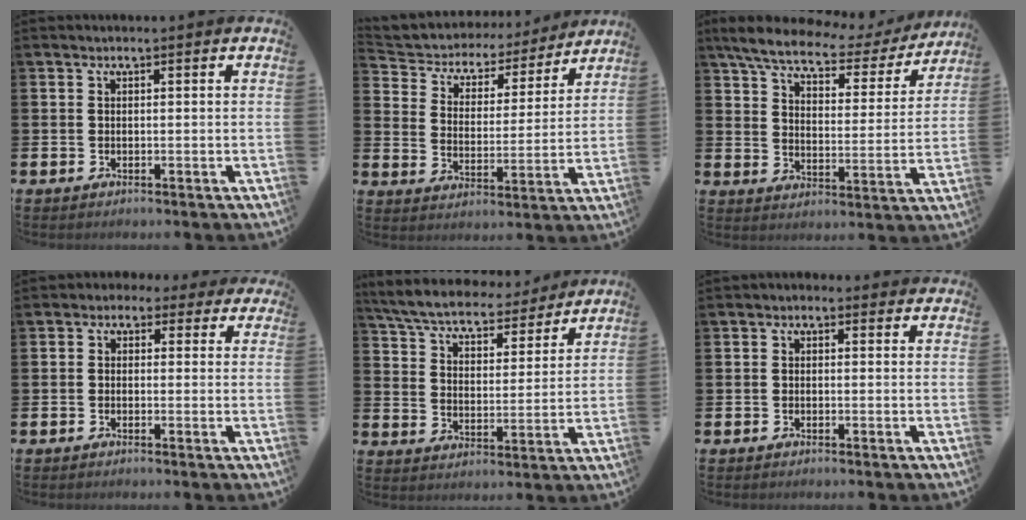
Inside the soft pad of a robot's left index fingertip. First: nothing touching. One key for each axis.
{"total": 5.2, "fx": 4.7, "fy": 2.3, "fz": 0.5, "tx": -0.042, "ty": -0.039, "tz": 0.074}
{"total": 7.3, "fx": 6.1, "fy": 1.9, "fz": 3.4, "tx": -0.084, "ty": -0.038, "tz": 0.098}
{"total": 1.2, "fx": 0.0, "fy": 1.2, "fz": 0.2, "tx": -0.005, "ty": 0.001, "tz": -0.007}
{"total": 6.8, "fx": 6.5, "fy": 1.4, "fz": 1.6, "tx": -0.061, "ty": -0.047, "tz": 0.110}
{"total": 0.7, "fx": -0.3, "fy": 0.6, "fz": 0.3, "tx": 0.002, "ty": 0.003, "tz": -0.009}